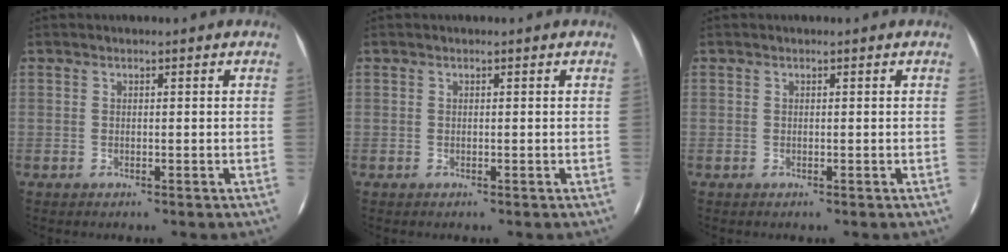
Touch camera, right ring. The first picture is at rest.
{"total": 0.0}
{"total": 0.0}